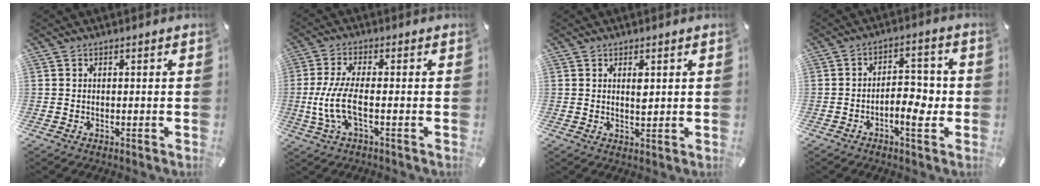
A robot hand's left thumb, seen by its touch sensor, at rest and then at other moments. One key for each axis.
{"total": 8.5, "fx": -1.5, "fy": 2.7, "fz": 8.0, "tx": -0.174, "ty": -0.016, "tz": -0.028}
{"total": 2.3, "fx": 0.9, "fy": 0.9, "fz": 1.9, "tx": -0.033, "ty": -0.001, "tz": 0.014}
{"total": 7.2, "fx": -2.5, "fy": 3.5, "fz": 5.7, "tx": -0.084, "ty": 0.014, "tz": -0.044}